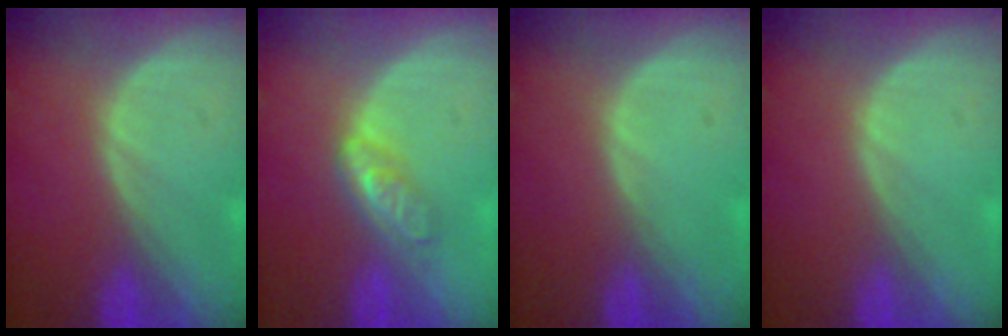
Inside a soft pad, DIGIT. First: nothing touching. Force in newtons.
{"total": 4.5, "press": 3.9, "slide": 2.3}
{"total": 0.0}
{"total": 0.0}